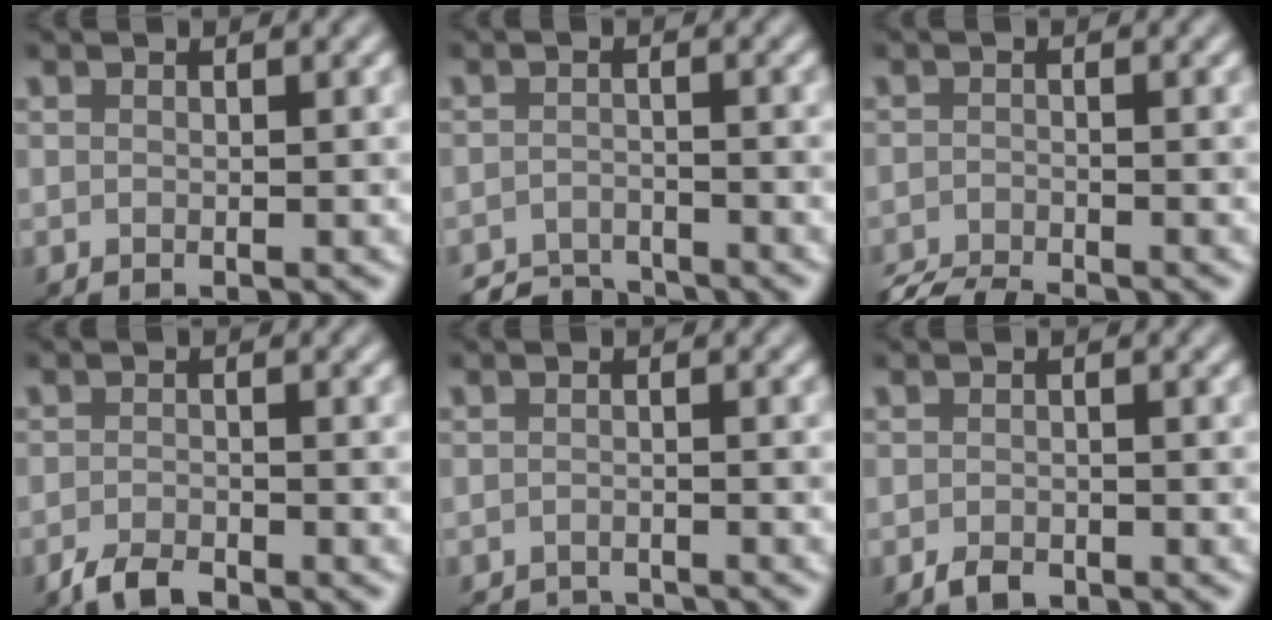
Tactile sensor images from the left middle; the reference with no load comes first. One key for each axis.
{"total": 3.3, "fx": -3.2, "fy": 0.6, "fz": 0.4, "tx": -0.002, "ty": -0.001, "tz": -0.061}
{"total": 3.5, "fx": -3.3, "fy": 0.4, "fz": 1.0, "tx": -0.015, "ty": -0.009, "tz": -0.065}
{"total": 2.1, "fx": -1.7, "fy": 0.7, "fz": 1.0, "tx": -0.023, "ty": 0.000, "tz": -0.036}
{"total": 3.8, "fx": -3.7, "fy": 0.5, "fz": 0.6, "tx": -0.013, "ty": -0.007, "tz": -0.059}
{"total": 1.2, "fx": -0.9, "fy": 0.7, "fz": 0.6, "tx": -0.010, "ty": 0.000, "tz": -0.017}